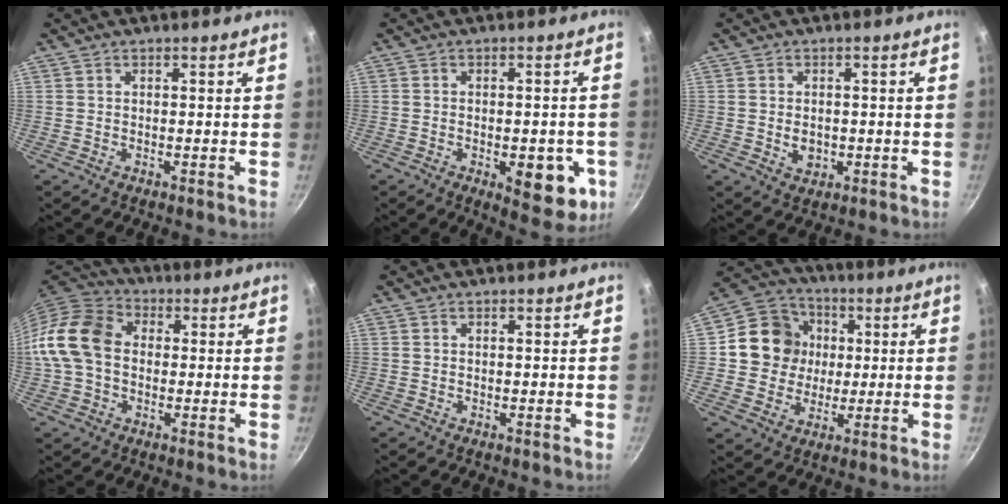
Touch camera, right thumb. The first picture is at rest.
{"total": 11.0, "force": [-3.3, 5.1, 9.2], "torque": [-0.076, 0.006, -0.036]}
{"total": 3.6, "force": [-0.5, 2.8, 2.2], "torque": [-0.026, 0.002, -0.003]}
{"total": 12.6, "force": [0.1, 9.5, 8.2], "torque": [-0.133, 0.028, -0.016]}
{"total": 0.0}
{"total": 12.8, "force": [1.4, 11.8, 4.7], "torque": [-0.049, 0.017, 0.013]}